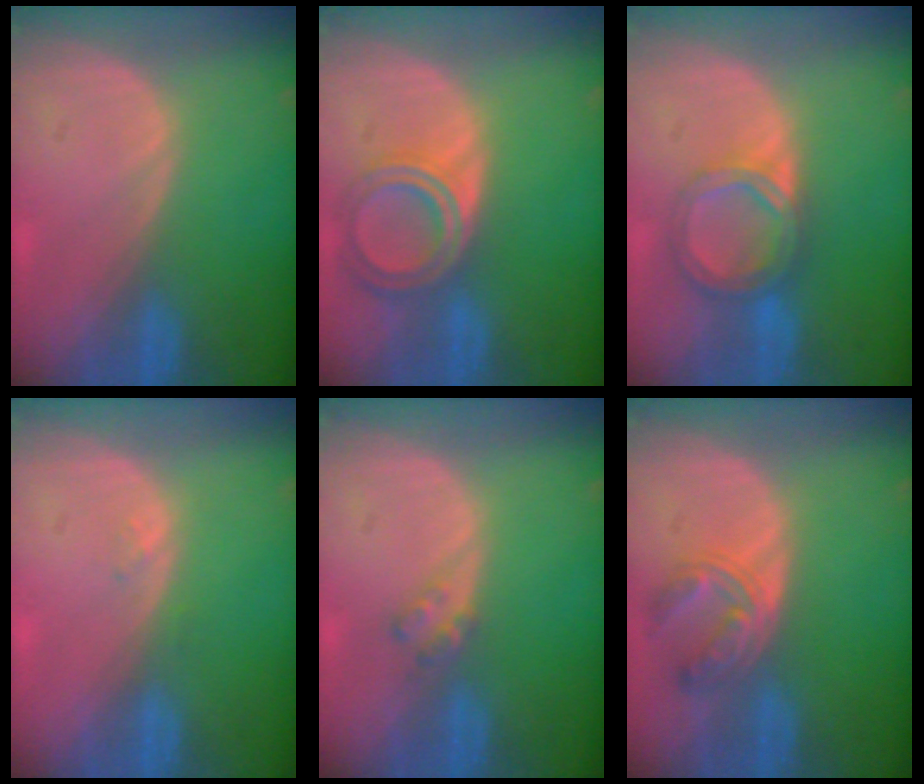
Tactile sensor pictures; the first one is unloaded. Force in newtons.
{"total": 6.5, "press": 5.8, "slide": 2.9}
{"total": 6.4, "press": 5.6, "slide": 3.1}
{"total": 0.9, "press": 0.8, "slide": 0.4}
{"total": 2.0, "press": 2.0, "slide": 0.2}
{"total": 5.5, "press": 5.4, "slide": 1.0}